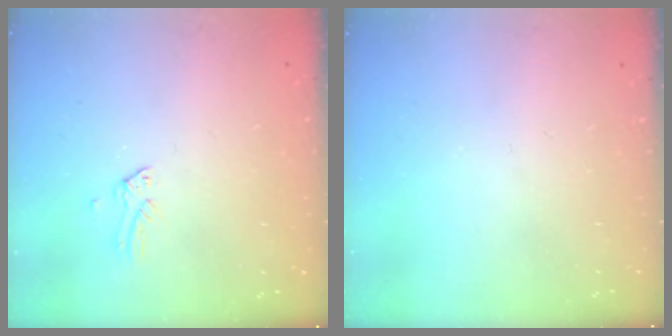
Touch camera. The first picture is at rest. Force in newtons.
{"total": 0.0}